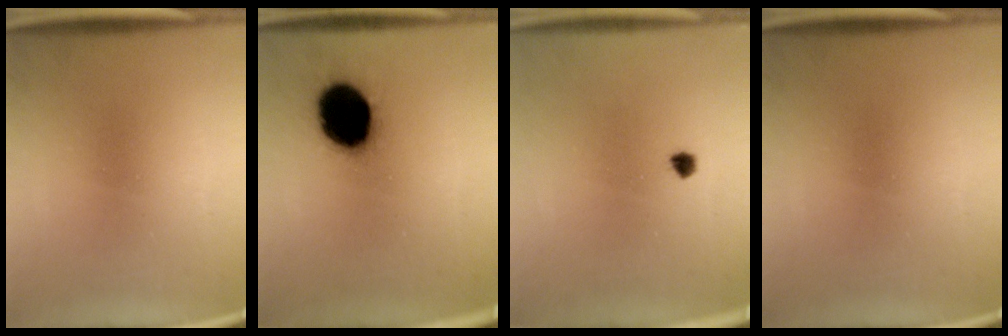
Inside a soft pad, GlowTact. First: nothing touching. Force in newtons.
{"total": 18.7}
{"total": 1.3}
{"total": 0.0}